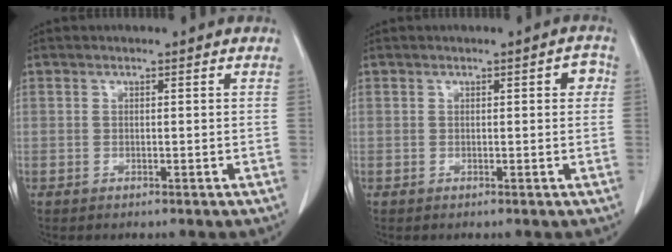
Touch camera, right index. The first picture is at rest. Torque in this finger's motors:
{"motor_torque": [0.11, -0.05, 0.03, 0.02]}